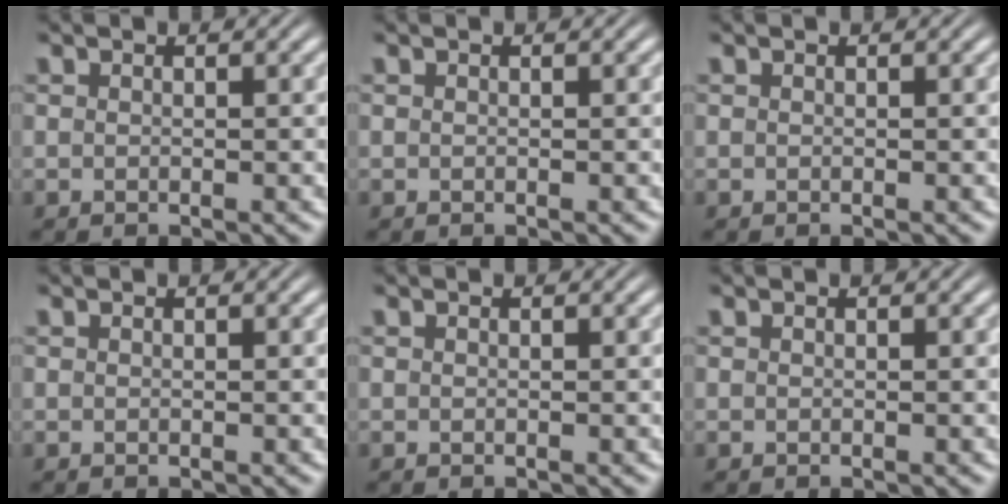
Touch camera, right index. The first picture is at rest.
{"total": 0.0}
{"total": 0.0}
{"total": 0.0}
{"total": 0.0}
{"total": 0.0}